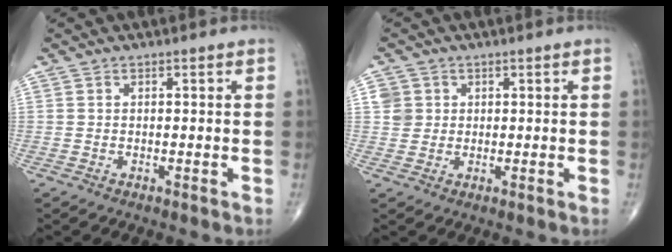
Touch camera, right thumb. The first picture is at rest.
{"total": 3.2, "force": [0.9, 3.1, 0.4], "torque": [0.012, -0.001, 0.015]}